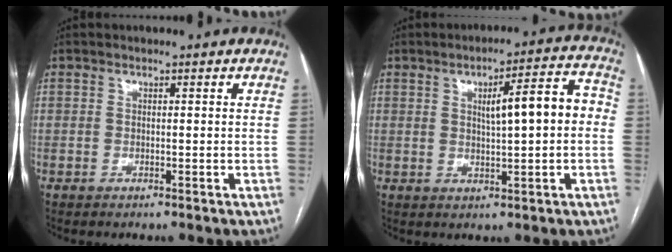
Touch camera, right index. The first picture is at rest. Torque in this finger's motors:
{"motor_torque": [0.34, 0.07, 0.20, 0.09]}